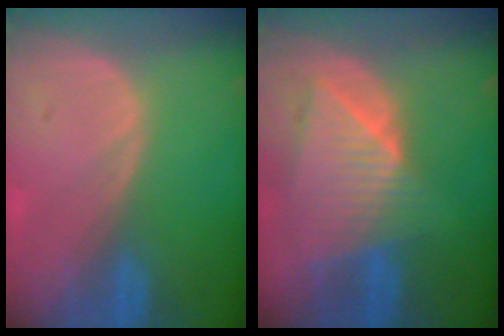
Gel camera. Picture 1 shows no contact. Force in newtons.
{"total": 9.0, "press": 7.9, "slide": 4.3}